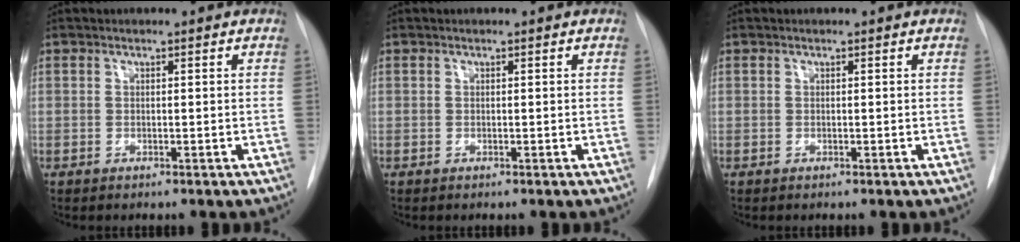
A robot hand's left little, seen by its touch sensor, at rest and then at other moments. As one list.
[{"total": 0.0}, {"total": 0.0}]